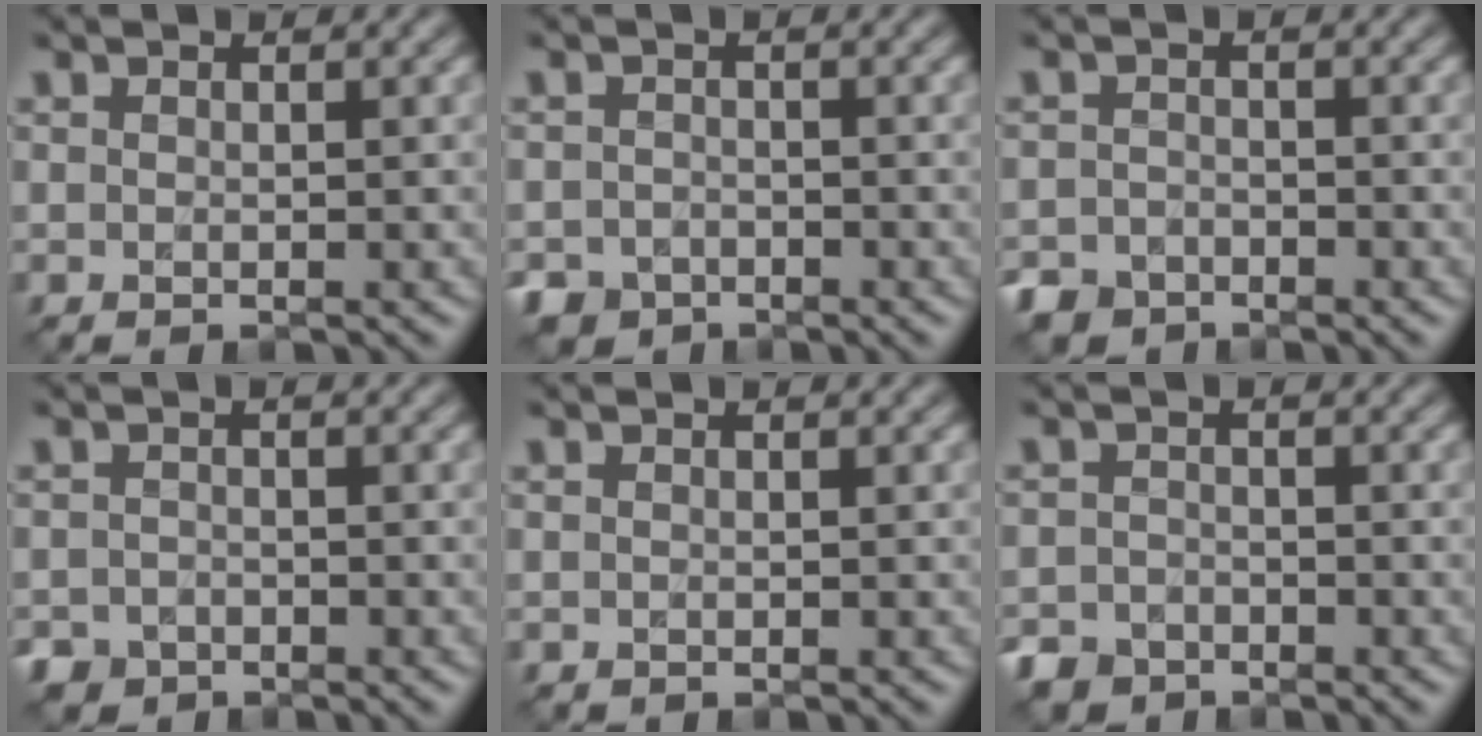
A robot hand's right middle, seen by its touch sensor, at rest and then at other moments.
{"total": 3.0, "force": [-2.1, 2.1, 0.3], "torque": [0.005, -0.002, -0.035]}
{"total": 2.8, "force": [-2.2, 1.8, 0.1], "torque": [0.001, -0.004, -0.043]}
{"total": 2.3, "force": [-1.5, 1.8, 0.0], "torque": [0.007, -0.003, -0.024]}
{"total": 0.0}
{"total": 2.8, "force": [-2.2, 1.7, 0.1], "torque": [0.000, -0.005, -0.043]}